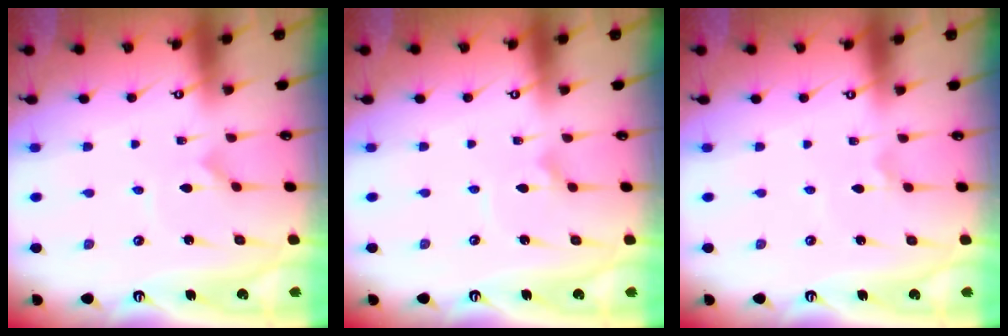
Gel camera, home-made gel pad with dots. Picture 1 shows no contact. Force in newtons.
{"total": 2.2, "press": 2.2, "slide": 0.2}
{"total": 1.8, "press": 1.7, "slide": 0.4}